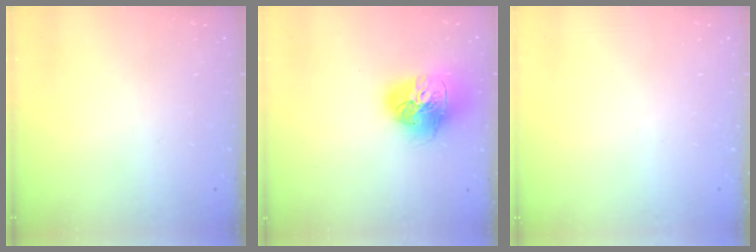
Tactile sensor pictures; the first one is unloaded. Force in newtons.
{"total": 16.7, "press": 16.6, "slide": 1.9}
{"total": 0.0}